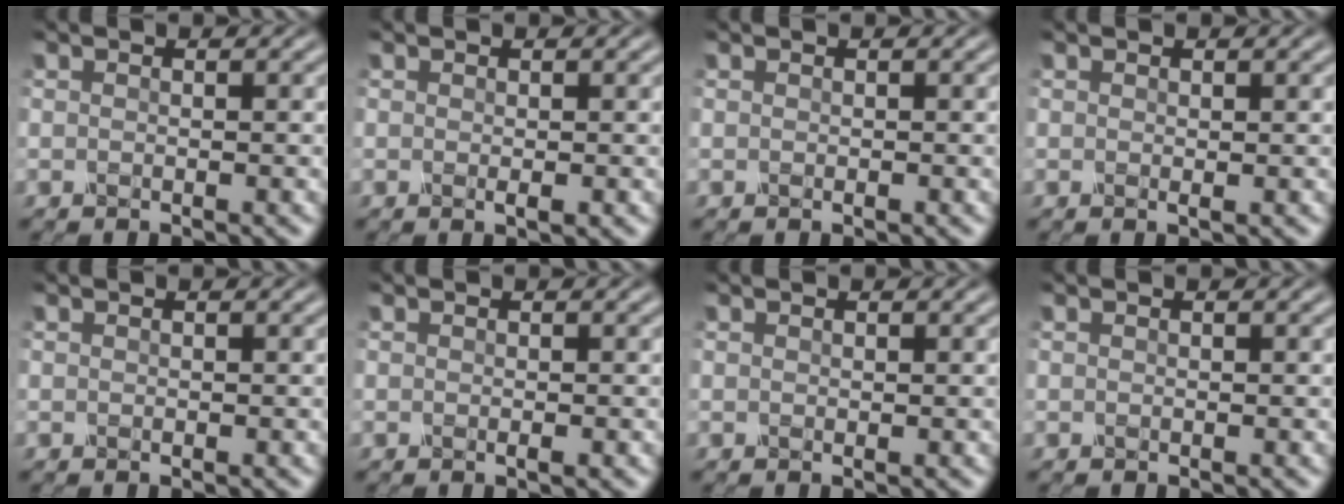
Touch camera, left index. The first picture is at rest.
{"total": 0.6, "force": [-0.1, 0.3, 0.6], "torque": [-0.010, -0.001, 0.002]}
{"total": 0.0}
{"total": 0.0}
{"total": 0.0}
{"total": 0.6, "force": [-0.4, 0.1, 0.4], "torque": [-0.007, -0.001, -0.003]}
{"total": 0.0}
{"total": 0.0}